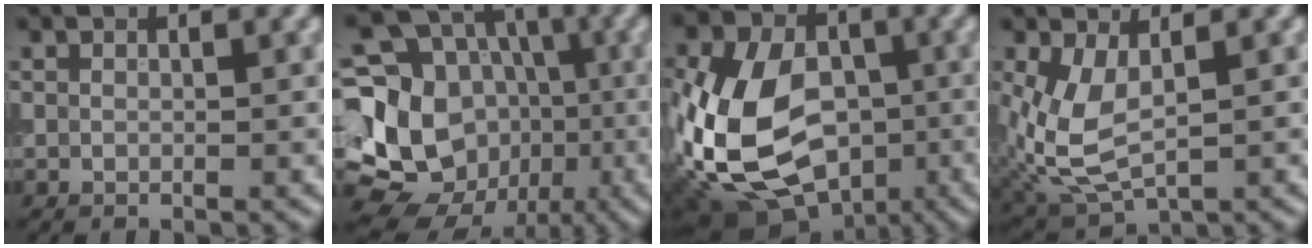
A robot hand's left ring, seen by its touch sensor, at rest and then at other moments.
{"total": 18.3, "force": [-2.5, 15.8, 8.9], "torque": [-0.209, 0.007, -0.049]}
{"total": 16.0, "force": [-3.1, 11.7, 10.5], "torque": [-0.223, -0.011, -0.047]}
{"total": 5.8, "force": [0.2, 3.0, 4.9], "torque": [-0.129, -0.012, 0.011]}